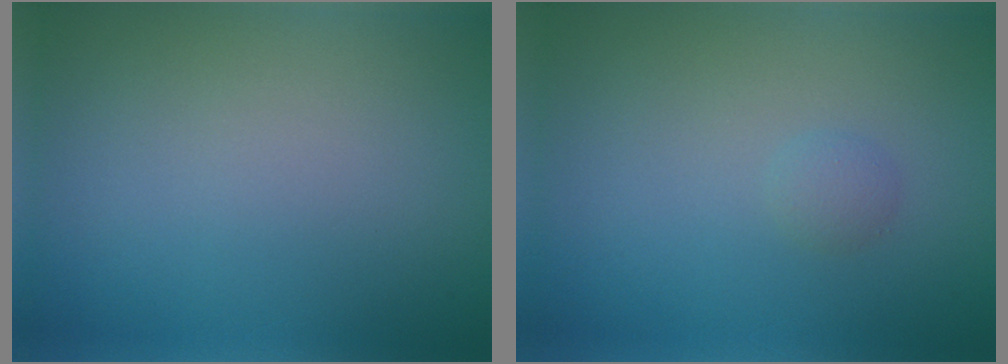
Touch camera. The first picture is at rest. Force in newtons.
{"total": 0.9, "press": 0.9, "slide": 0.0}